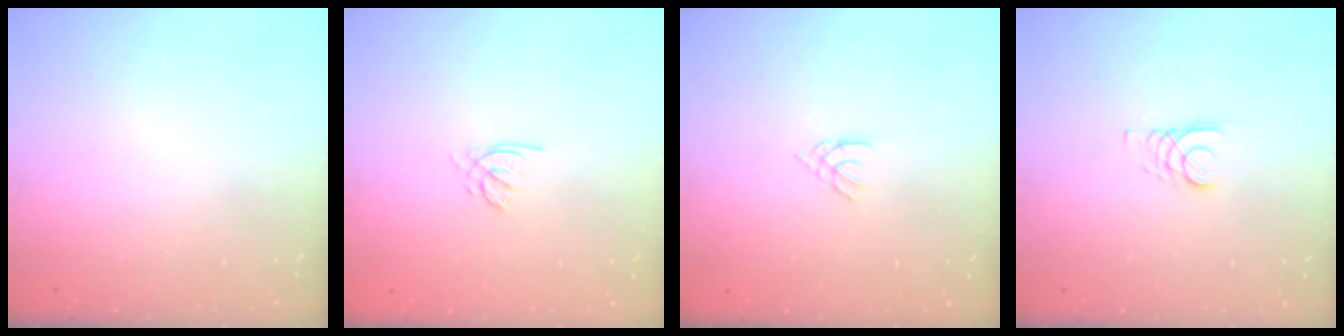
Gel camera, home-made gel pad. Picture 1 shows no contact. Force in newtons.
{"total": 1.4, "press": 1.4, "slide": 0.2}
{"total": 1.1, "press": 1.0, "slide": 0.3}
{"total": 2.7, "press": 2.7, "slide": 0.3}